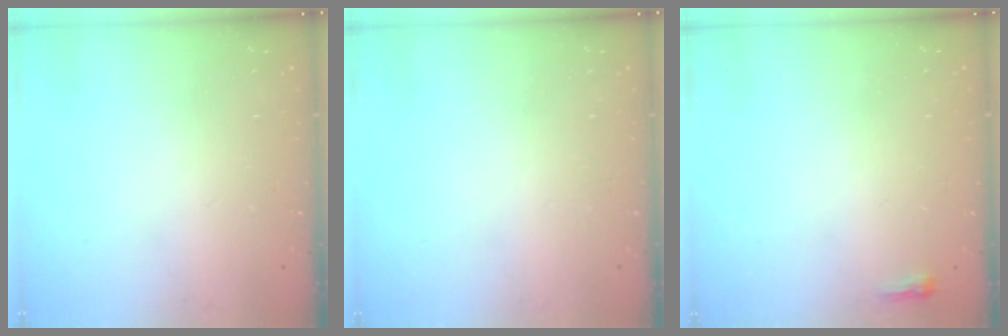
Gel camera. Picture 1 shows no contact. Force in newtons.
{"total": 0.0}
{"total": 2.3, "press": 2.2, "slide": 0.7}